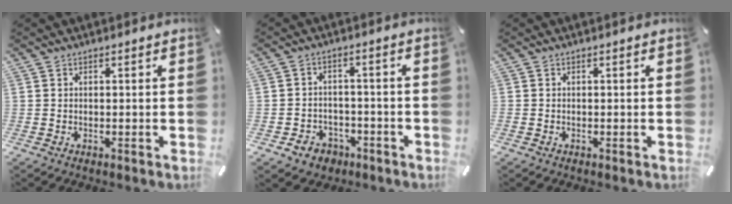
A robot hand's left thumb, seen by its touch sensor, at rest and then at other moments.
{"total": 5.2, "force": [-2.6, 4.3, 1.2], "torque": [-0.010, 0.017, -0.047]}
{"total": 0.0}